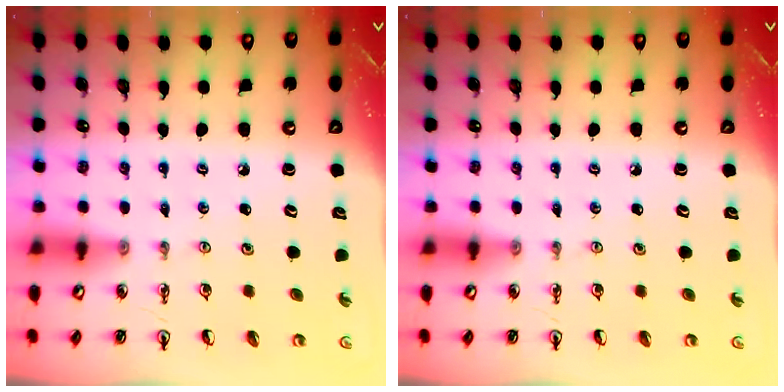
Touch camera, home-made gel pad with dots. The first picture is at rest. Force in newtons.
{"total": 0.0}